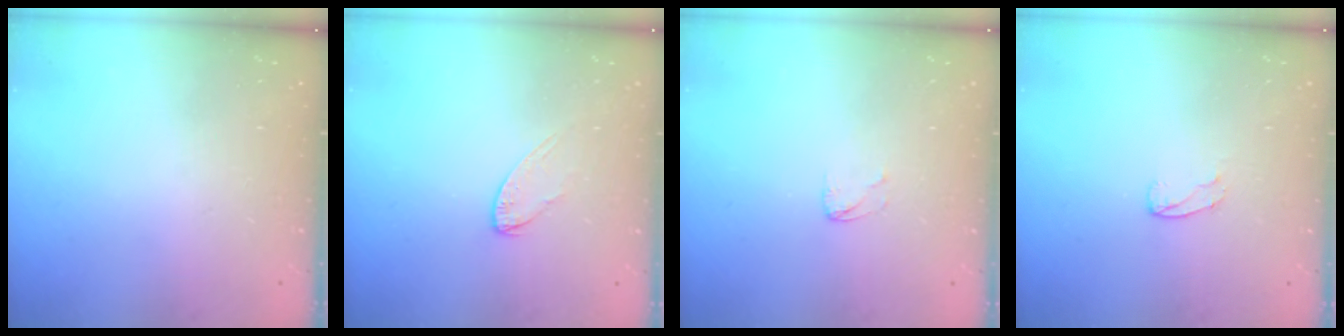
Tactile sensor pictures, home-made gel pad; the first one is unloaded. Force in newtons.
{"total": 5.5, "press": 5.4, "slide": 0.4}
{"total": 2.9, "press": 2.9, "slide": 0.2}
{"total": 3.8, "press": 3.8, "slide": 0.4}